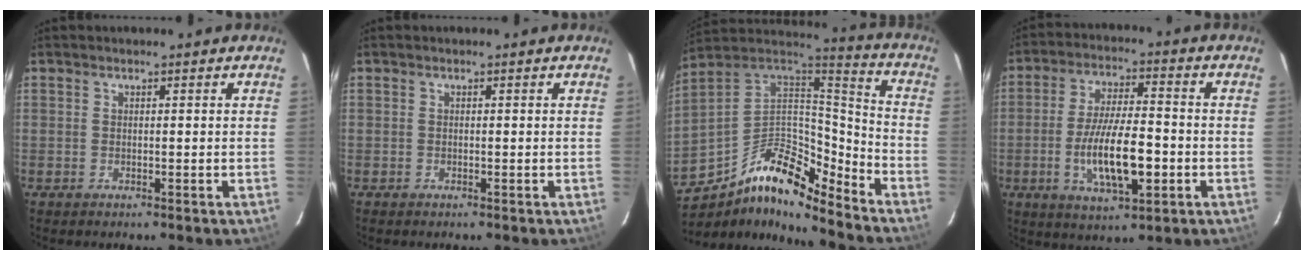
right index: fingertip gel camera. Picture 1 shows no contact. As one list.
[{"total": 0.0}, {"total": 17.2, "force": [-11.4, 6.2, 11.2], "torque": [-0.212, 0.008, -0.214]}, {"total": 12.9, "force": [-3.4, 4.0, 11.8], "torque": [-0.229, -0.010, -0.054]}]